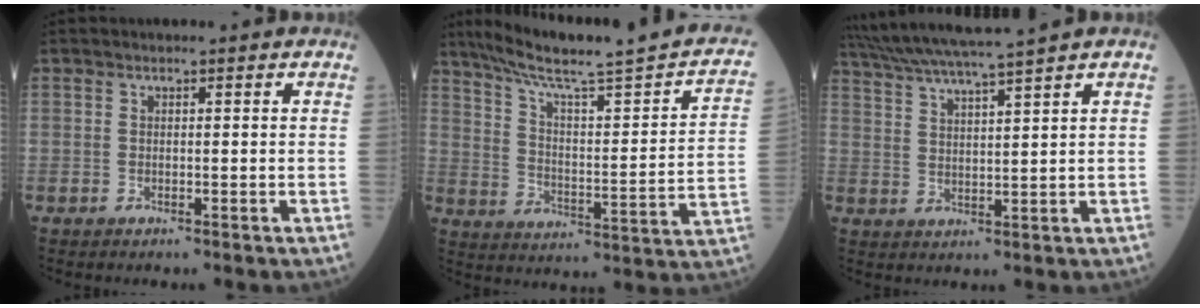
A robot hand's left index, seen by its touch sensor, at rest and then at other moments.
{"total": 23.3, "force": [19.1, 0.9, 13.3], "torque": [-0.201, -0.031, 0.262]}
{"total": 11.0, "force": [9.5, -1.8, 5.1], "torque": [-0.092, 0.014, 0.161]}